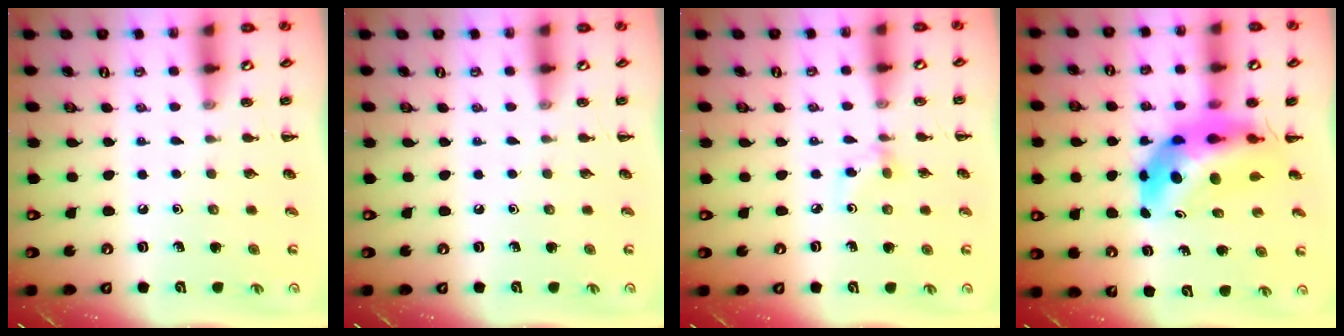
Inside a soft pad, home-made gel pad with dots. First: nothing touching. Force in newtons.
{"total": 0.0}
{"total": 2.9, "press": 2.8, "slide": 0.8}
{"total": 10.8, "press": 10.3, "slide": 3.3}